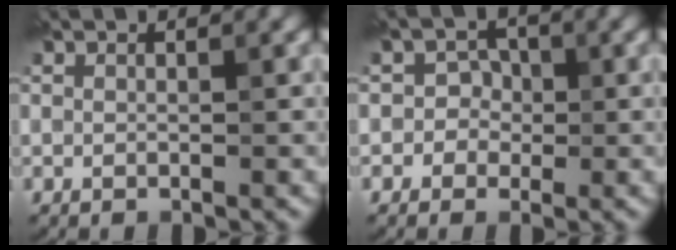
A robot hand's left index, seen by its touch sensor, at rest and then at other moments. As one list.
[{"total": 2.1, "force": [-0.4, 2.0, 0.4], "torque": [0.022, 0.008, -0.018]}]